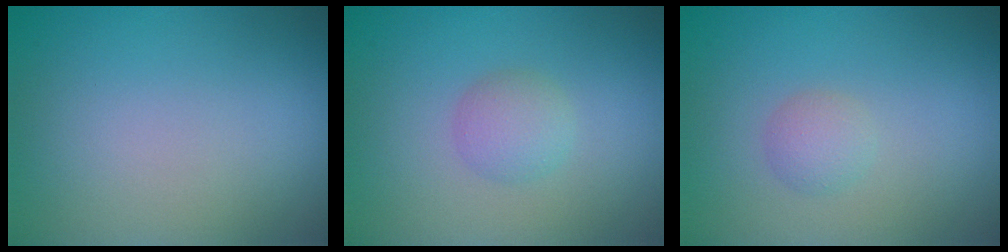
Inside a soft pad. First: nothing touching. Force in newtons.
{"total": 2.0, "press": 2.0, "slide": 0.1}
{"total": 1.5, "press": 1.4, "slide": 0.1}